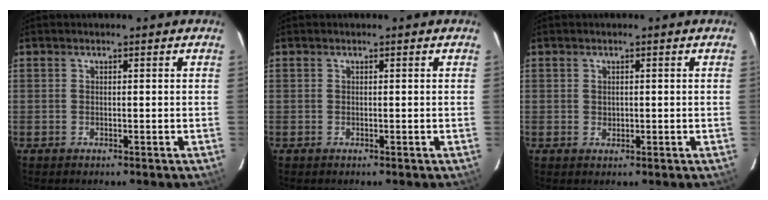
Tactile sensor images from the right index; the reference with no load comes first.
{"total": 0.0}
{"total": 1.0, "force": [0.2, 0.9, 0.4], "torque": [-0.004, 0.003, 0.005]}